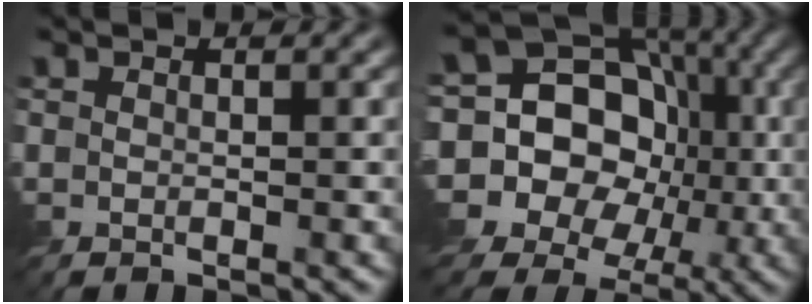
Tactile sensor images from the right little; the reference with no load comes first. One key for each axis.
{"total": 18.2, "fx": -2.3, "fy": 16.2, "fz": 8.0, "tx": -0.166, "ty": 0.035, "tz": -0.078}